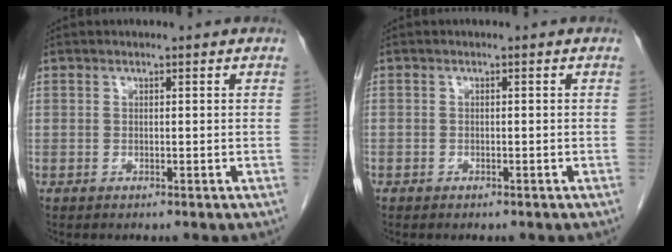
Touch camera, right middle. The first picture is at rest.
{"total": 0.6, "force": [-0.5, 0.4, 0.0], "torque": [-0.008, 0.003, -0.011]}